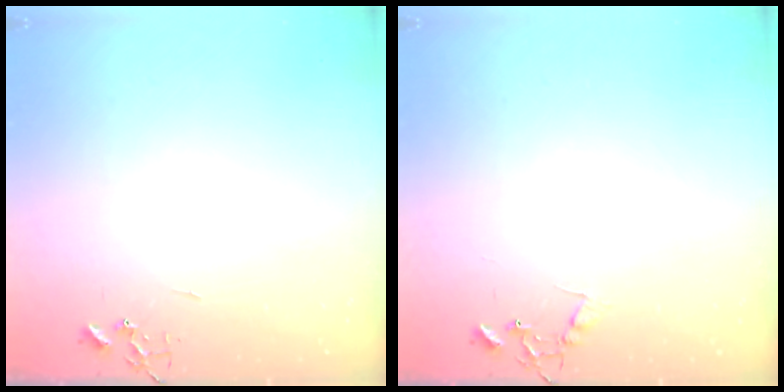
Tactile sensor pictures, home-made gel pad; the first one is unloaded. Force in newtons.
{"total": 7.5, "press": 7.5, "slide": 0.4}